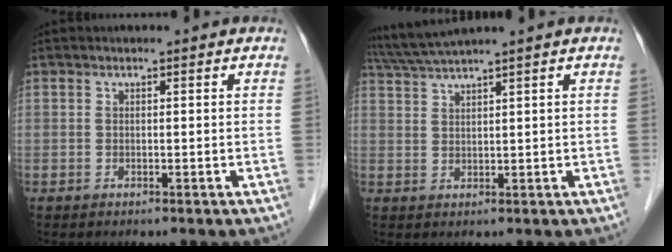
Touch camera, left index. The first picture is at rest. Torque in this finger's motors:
{"motor_torque": [0.28, -0.42, 0.02, 0.06]}